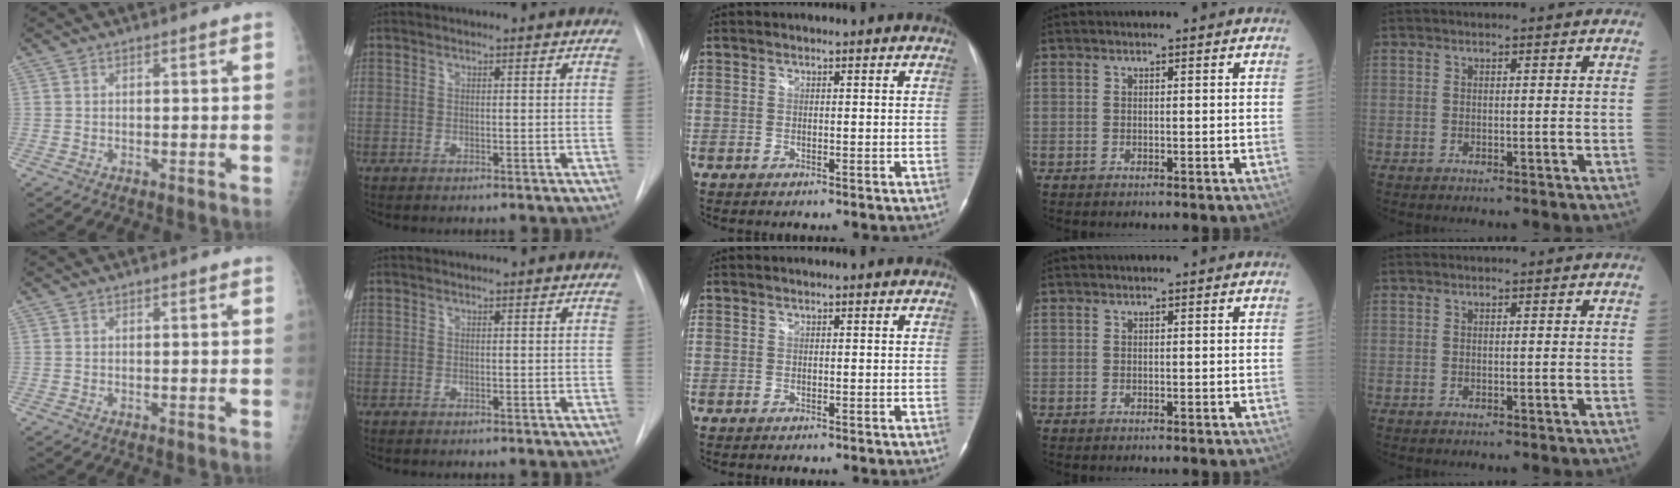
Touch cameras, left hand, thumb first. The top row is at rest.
{}